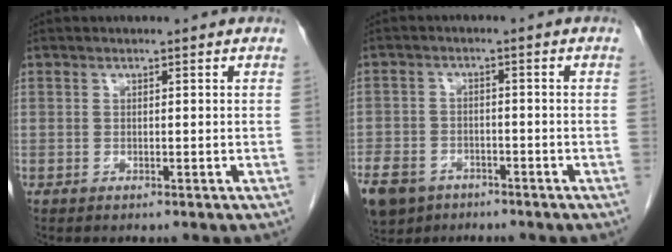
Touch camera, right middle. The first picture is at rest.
{"total": 12.4, "force": [-8.1, 8.0, 4.9], "torque": [-0.136, -0.008, -0.125]}